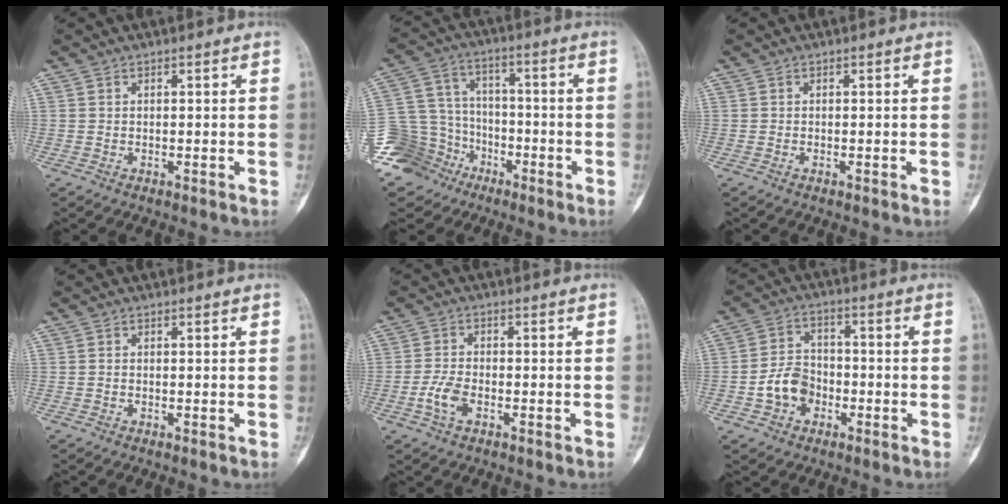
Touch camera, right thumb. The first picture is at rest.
{"total": 14.8, "force": [-8.4, 11.8, 3.1], "torque": [-0.057, 0.074, -0.147]}
{"total": 0.0}
{"total": 0.0}
{"total": 4.2, "force": [-1.7, 2.2, 3.2], "torque": [-0.072, 0.010, -0.035]}
{"total": 7.5, "force": [-2.6, 5.8, 4.0], "torque": [-0.051, 0.032, -0.051]}